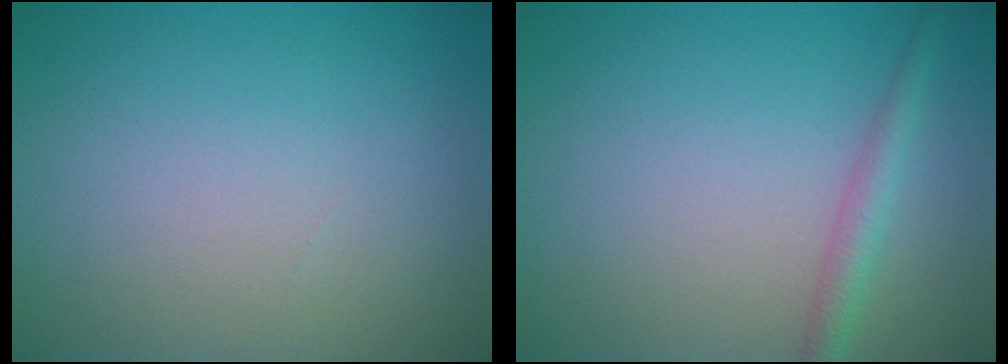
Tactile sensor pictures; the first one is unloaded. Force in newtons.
{"total": 2.1, "press": 2.1, "slide": 0.1}